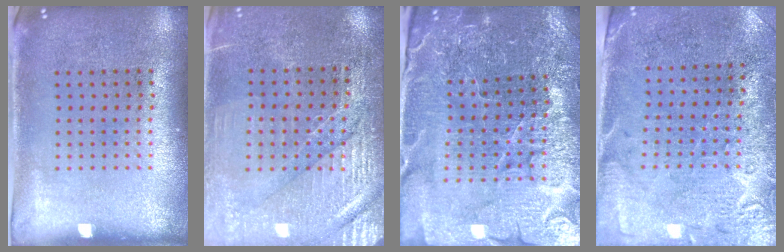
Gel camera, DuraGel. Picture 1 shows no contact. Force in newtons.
{"total": 3.0, "press": 2.9, "slide": 0.9}
{"total": 4.6, "press": 4.4, "slide": 1.1}
{"total": 2.7, "press": 2.4, "slide": 1.2}